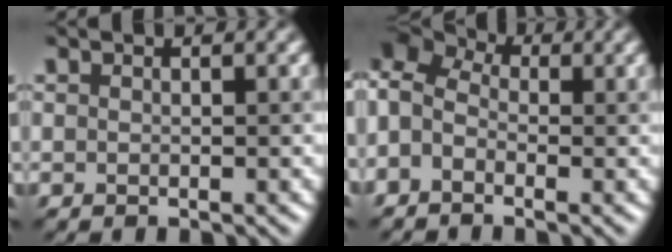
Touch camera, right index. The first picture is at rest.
{"total": 6.4, "force": [0.5, 4.6, 4.5], "torque": [-0.101, 0.043, -0.006]}